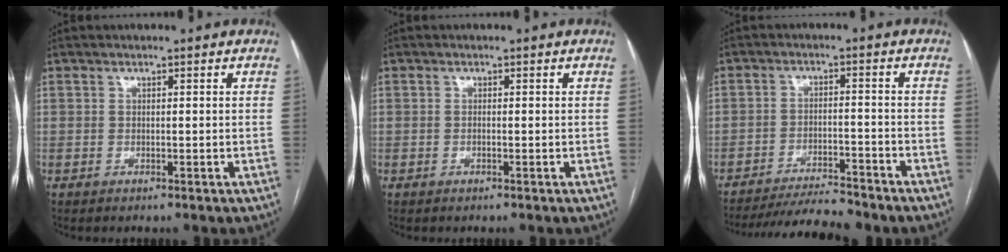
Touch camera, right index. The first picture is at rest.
{"total": 0.0}
{"total": 10.0, "force": [-9.5, 0.5, 3.0], "torque": [-0.040, -0.009, -0.151]}